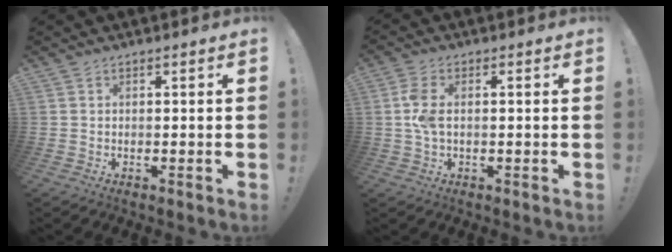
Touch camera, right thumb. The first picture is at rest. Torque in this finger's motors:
{"motor_torque": [0.35, -0.32, 0.07, -0.03, 0.01]}